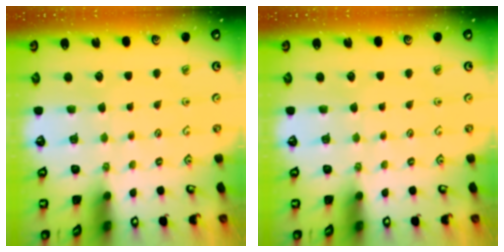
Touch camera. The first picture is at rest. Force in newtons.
{"total": 0.0}